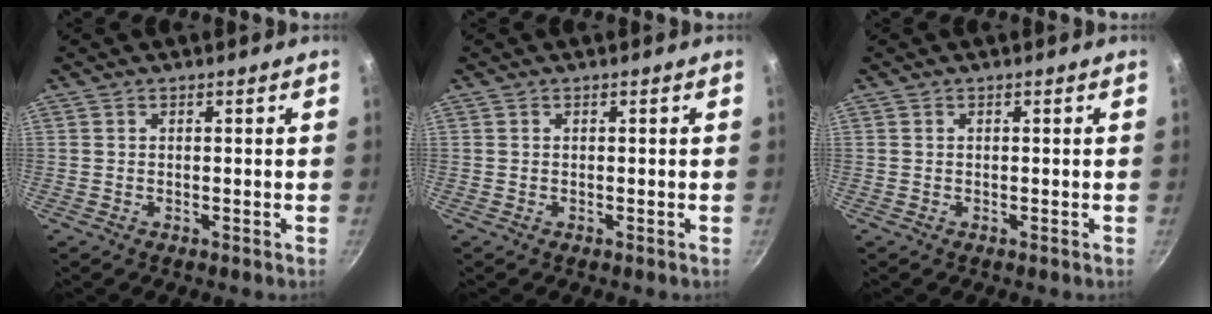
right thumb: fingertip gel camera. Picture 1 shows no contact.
{"total": 0.0}
{"total": 0.0}